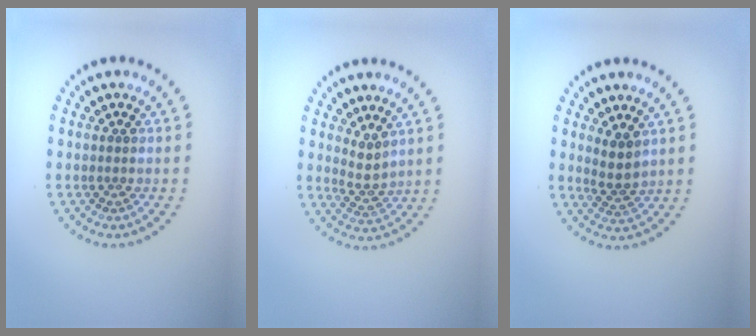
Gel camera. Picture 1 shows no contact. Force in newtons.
{"total": 2.0, "press": 1.6, "slide": 1.3}
{"total": 2.3, "press": 1.9, "slide": 1.4}